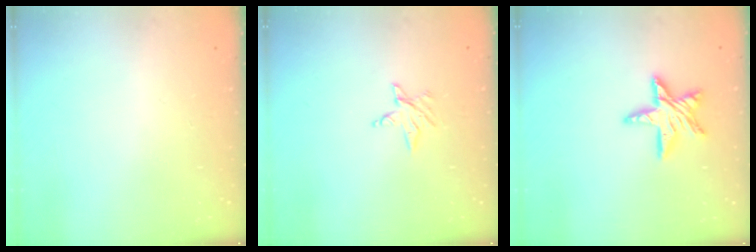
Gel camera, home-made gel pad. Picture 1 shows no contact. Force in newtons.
{"total": 3.2, "press": 3.2, "slide": 0.4}
{"total": 11.8, "press": 11.8, "slide": 1.0}